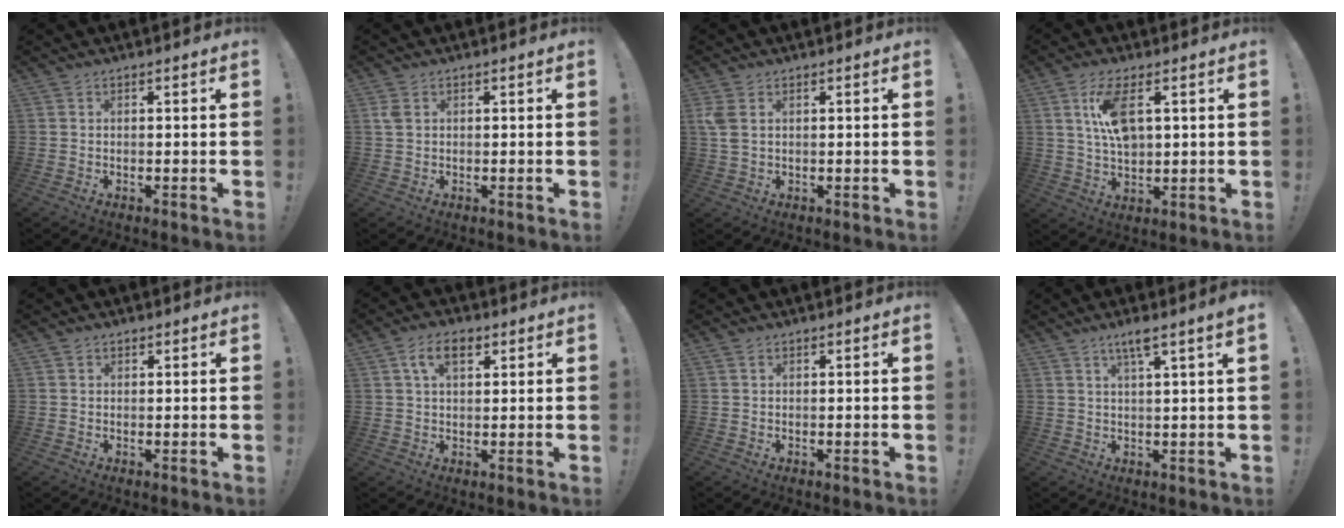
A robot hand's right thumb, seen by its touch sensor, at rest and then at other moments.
{"total": 1.9, "force": [0.8, 1.0, 1.4], "torque": [-0.029, 0.004, 0.015]}
{"total": 3.8, "force": [1.2, 2.0, 3.0], "torque": [-0.081, 0.000, 0.022]}
{"total": 10.6, "force": [3.4, 4.5, 8.9], "torque": [-0.164, -0.010, 0.059]}
{"total": 0.9, "force": [0.6, 0.7, 0.2], "torque": [0.000, -0.001, 0.011]}
{"total": 8.2, "force": [3.5, 4.8, 5.6], "torque": [-0.092, 0.006, 0.064]}
{"total": 0.7, "force": [0.4, 0.5, 0.3], "torque": [0.000, -0.001, 0.007]}
{"total": 5.0, "force": [2.8, -0.1, 4.1], "torque": [-0.068, -0.007, 0.040]}